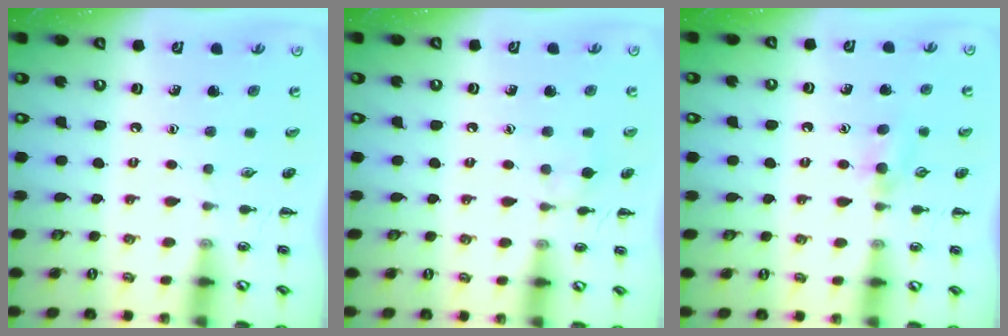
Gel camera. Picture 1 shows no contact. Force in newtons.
{"total": 6.1, "press": 5.8, "slide": 1.9}
{"total": 6.1, "press": 5.8, "slide": 1.7}